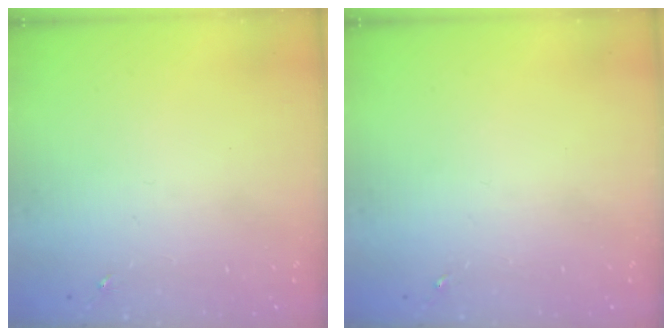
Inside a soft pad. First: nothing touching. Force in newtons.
{"total": 0.0}